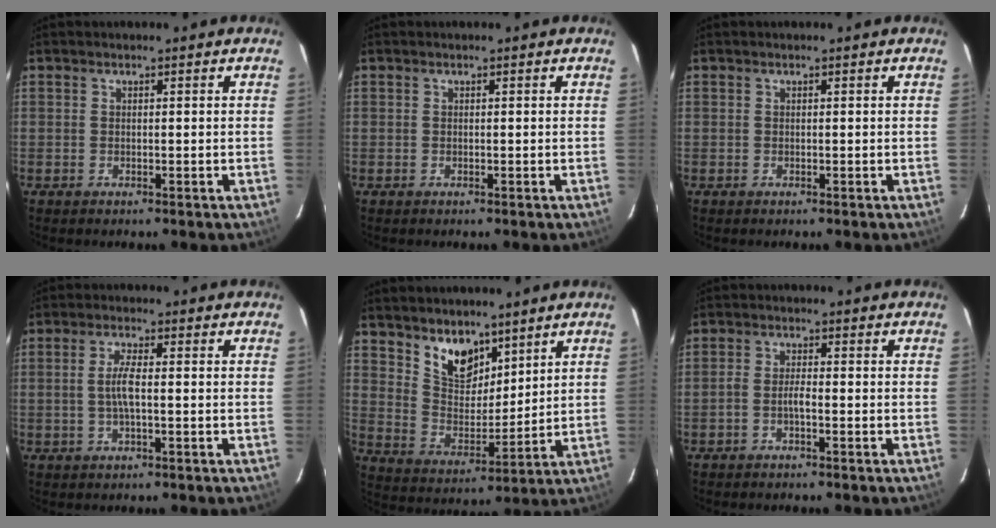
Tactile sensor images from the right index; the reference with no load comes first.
{"total": 0.0}
{"total": 0.0}
{"total": 4.2, "force": [-0.3, 0.8, 4.1], "torque": [-0.079, 0.001, -0.005]}
{"total": 9.7, "force": [6.9, 5.2, 4.3], "torque": [-0.072, 0.000, 0.135]}
{"total": 2.1, "force": [-1.2, 0.4, 1.7], "torque": [-0.041, 0.006, -0.026]}